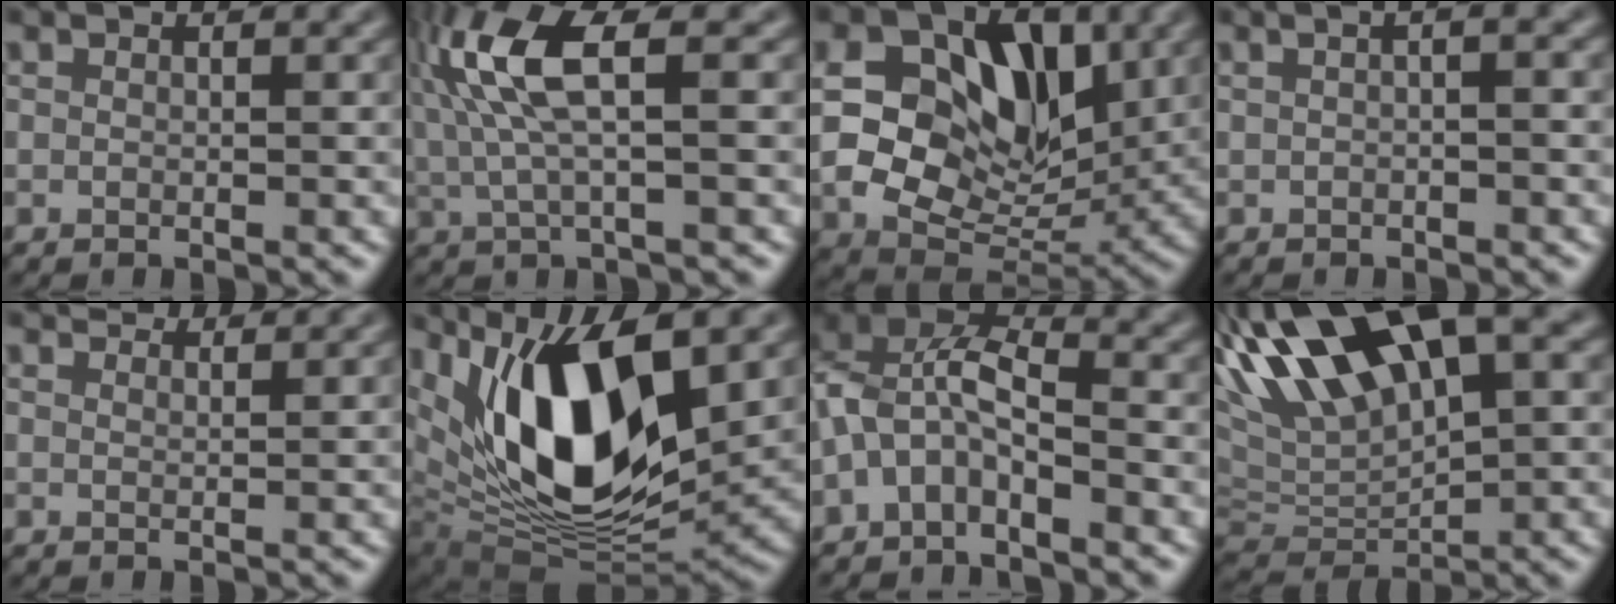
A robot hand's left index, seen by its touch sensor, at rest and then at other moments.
{"total": 7.5, "force": [1.9, 2.1, 6.9], "torque": [-0.163, 0.012, 0.039]}
{"total": 11.5, "force": [2.5, 8.2, 7.7], "torque": [-0.137, -0.007, 0.048]}
{"total": 2.6, "force": [0.3, 1.1, 2.4], "torque": [-0.016, 0.007, -0.009]}
{"total": 3.6, "force": [3.4, 0.6, 1.0], "torque": [-0.016, 0.000, 0.039]}
{"total": 13.8, "force": [4.1, 6.7, 11.4], "torque": [-0.187, -0.015, 0.079]}
{"total": 5.3, "force": [-2.0, 2.9, 4.0], "torque": [-0.081, 0.013, -0.046]}
{"total": 13.5, "force": [6.1, 5.2, 10.9], "torque": [-0.218, 0.021, 0.111]}